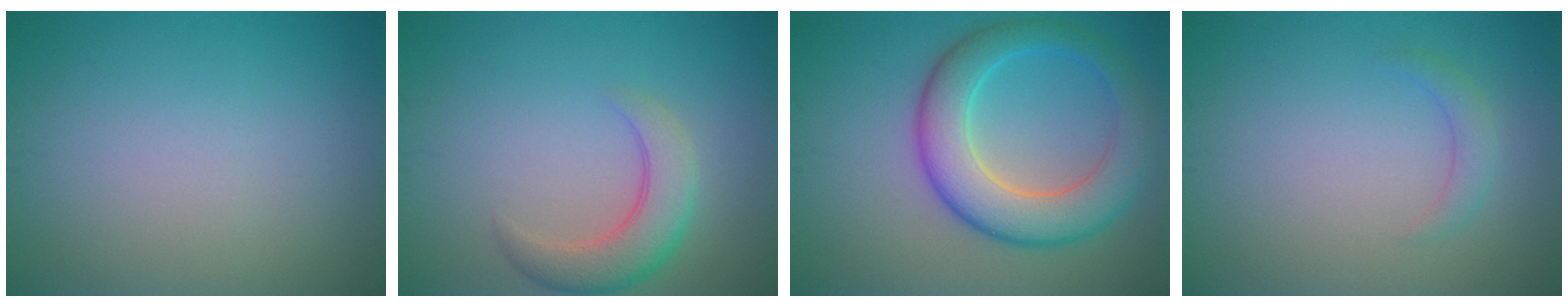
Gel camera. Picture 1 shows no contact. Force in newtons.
{"total": 4.2, "press": 4.2, "slide": 0.4}
{"total": 7.4, "press": 7.4, "slide": 0.2}
{"total": 1.4, "press": 1.4, "slide": 0.0}